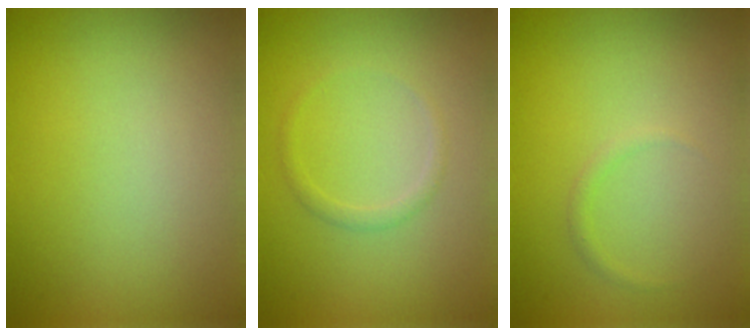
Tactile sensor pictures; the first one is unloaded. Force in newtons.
{"total": 1.0, "press": 1.0, "slide": 0.0}
{"total": 0.6, "press": 0.6, "slide": 0.1}